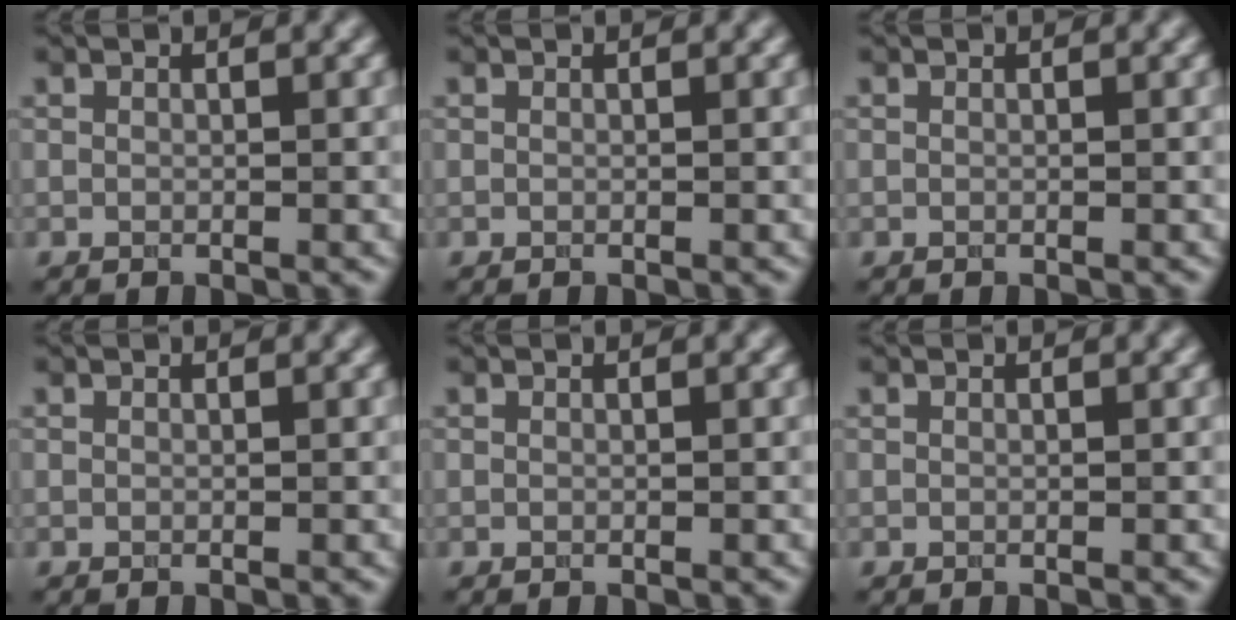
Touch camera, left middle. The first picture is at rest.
{"total": 0.0}
{"total": 0.0}
{"total": 0.0}
{"total": 0.0}
{"total": 0.0}